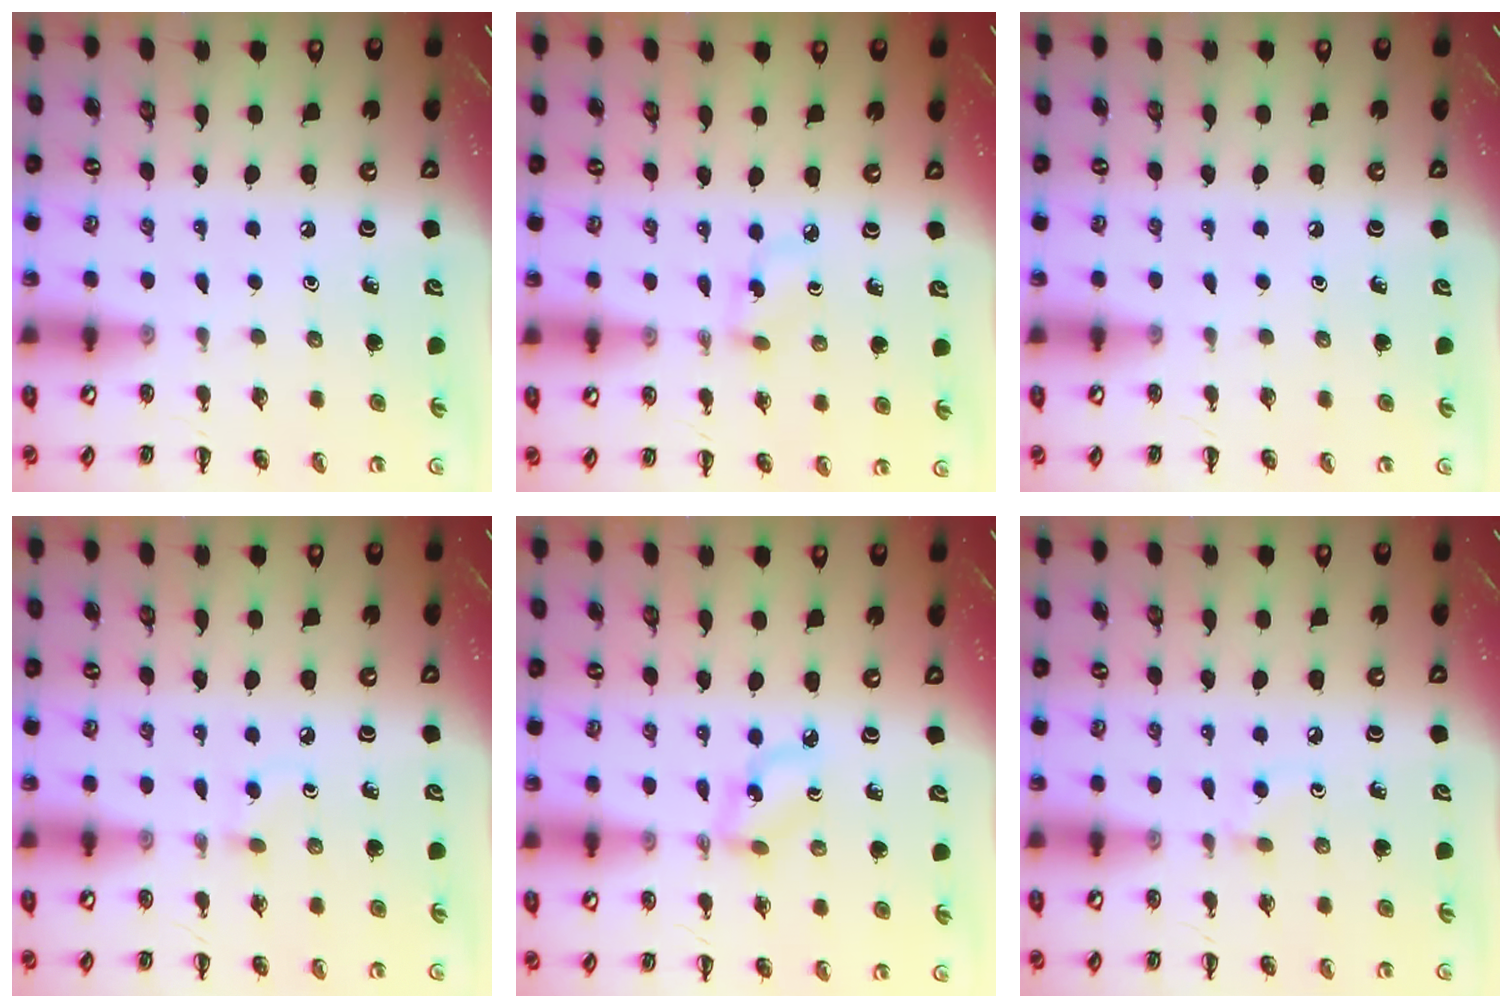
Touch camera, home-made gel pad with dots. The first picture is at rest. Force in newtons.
{"total": 4.6, "press": 4.4, "slide": 1.5}
{"total": 0.7, "press": 0.6, "slide": 0.4}
{"total": 3.9, "press": 3.7, "slide": 1.4}
{"total": 2.8, "press": 2.7, "slide": 0.8}
{"total": 2.7, "press": 2.5, "slide": 1.0}